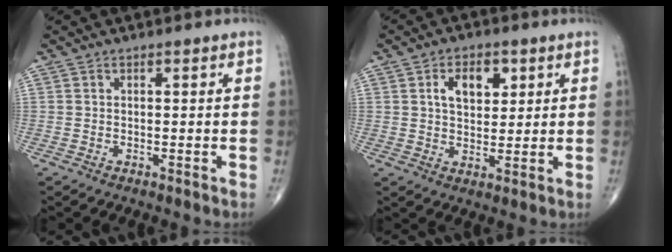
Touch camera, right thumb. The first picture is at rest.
{"total": 7.1, "force": [2.5, 4.4, 5.0], "torque": [-0.058, -0.009, 0.041]}